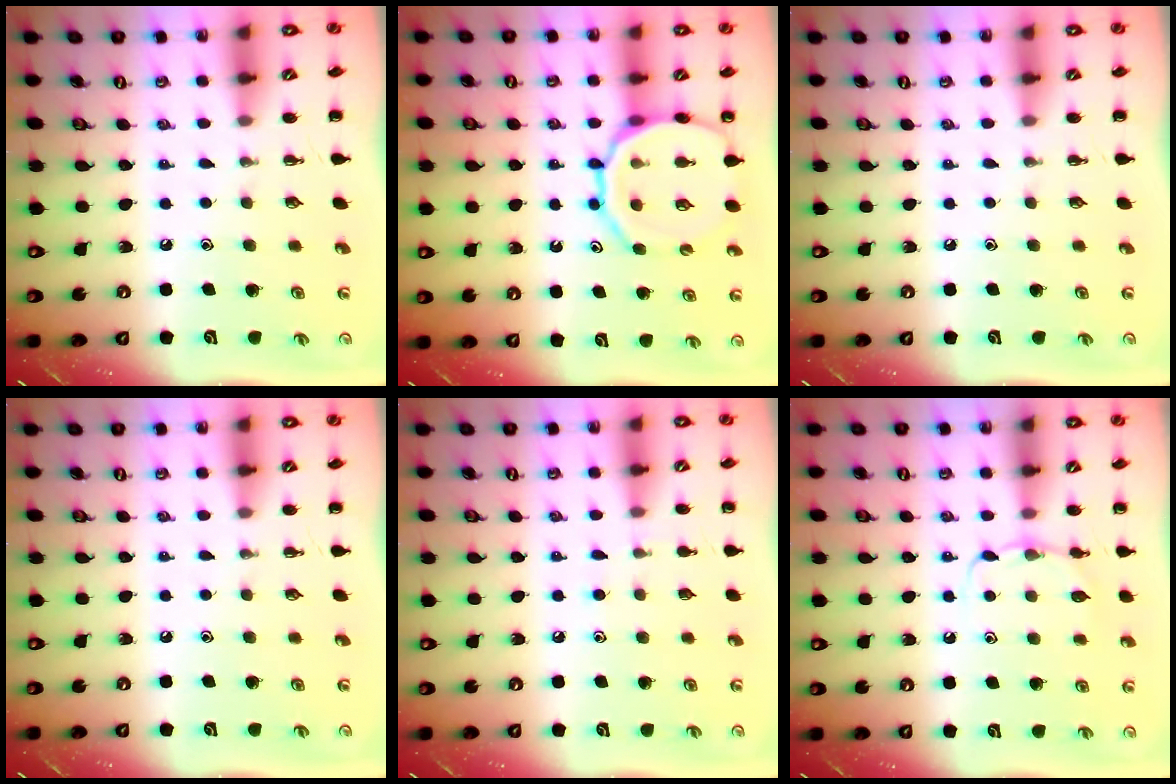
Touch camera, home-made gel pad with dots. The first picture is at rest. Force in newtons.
{"total": 15.9, "press": 15.7, "slide": 2.3}
{"total": 0.0}
{"total": 0.0}
{"total": 5.4, "press": 5.2, "slide": 1.6}
{"total": 7.4, "press": 7.2, "slide": 1.7}